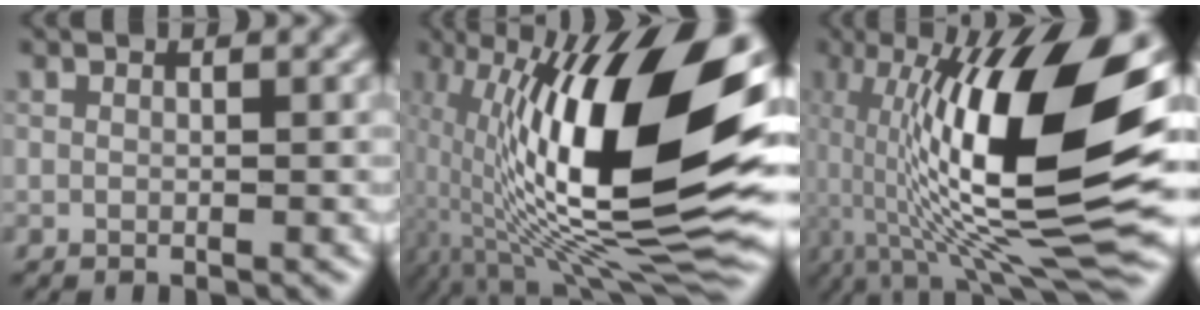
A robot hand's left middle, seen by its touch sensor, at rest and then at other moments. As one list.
[{"total": 18.1, "force": [0.4, 5.8, 17.2], "torque": [-0.294, 0.021, -0.006]}, {"total": 16.0, "force": [0.0, 4.3, 15.4], "torque": [-0.246, 0.016, -0.004]}]